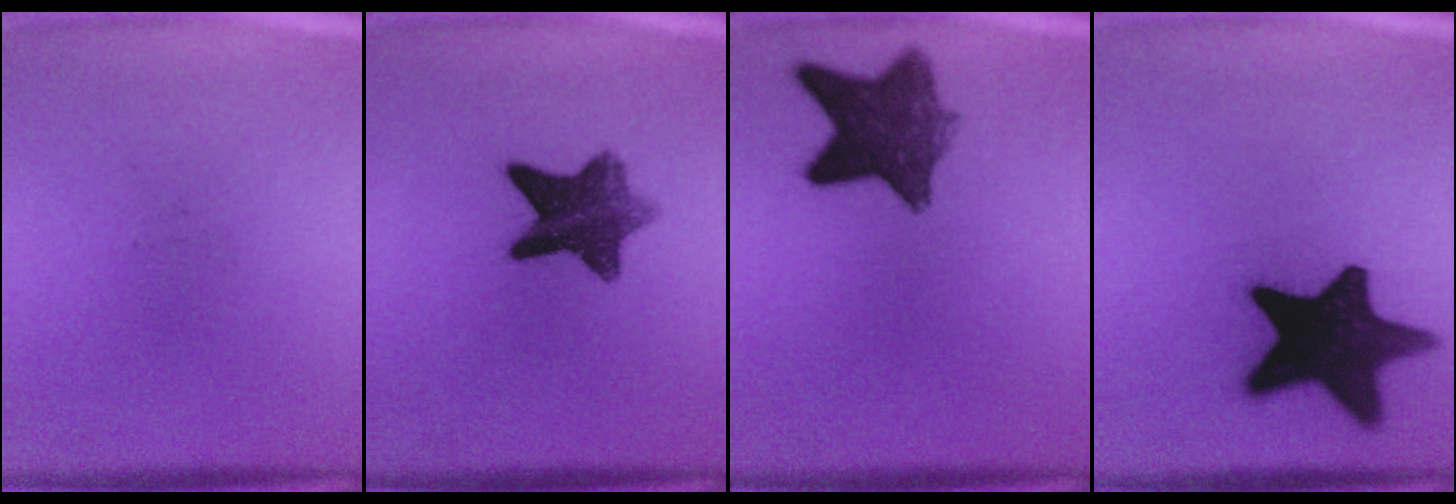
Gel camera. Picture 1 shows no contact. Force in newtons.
{"total": 8.9}
{"total": 9.3}
{"total": 18.1}